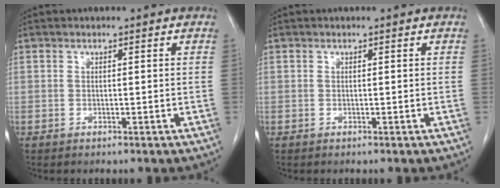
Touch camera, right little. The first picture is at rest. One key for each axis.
{"total": 0.0}